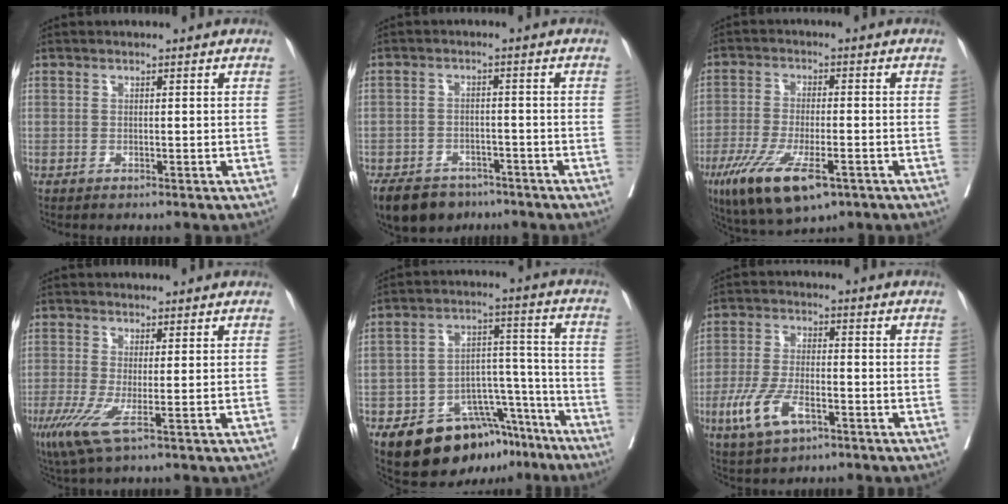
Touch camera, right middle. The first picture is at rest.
{"total": 10.1, "force": [-7.5, 5.9, 3.3], "torque": [-0.063, -0.007, -0.111]}
{"total": 12.1, "force": [-6.5, 3.6, 9.6], "torque": [-0.177, -0.027, -0.102]}
{"total": 5.0, "force": [-1.4, 0.4, 4.7], "torque": [-0.101, -0.019, -0.025]}
{"total": 15.3, "force": [-10.2, 8.0, 8.3], "torque": [-0.108, 0.049, -0.148]}
{"total": 8.3, "force": [-3.6, 3.2, 6.8], "torque": [-0.153, -0.009, -0.064]}